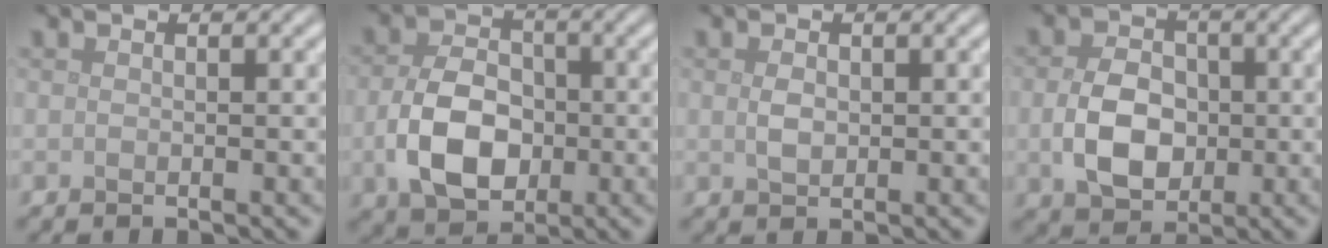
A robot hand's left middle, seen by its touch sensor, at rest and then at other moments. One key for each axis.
{"total": 6.4, "fx": -1.4, "fy": 4.4, "fz": 4.4, "tx": -0.092, "ty": -0.004, "tz": -0.027}
{"total": 1.4, "fx": 0.1, "fy": 0.9, "fz": 1.0, "tx": -0.025, "ty": -0.001, "tz": 0.004}
{"total": 5.1, "fx": -0.6, "fy": 3.8, "fz": 3.4, "tx": -0.071, "ty": -0.006, "tz": -0.009}